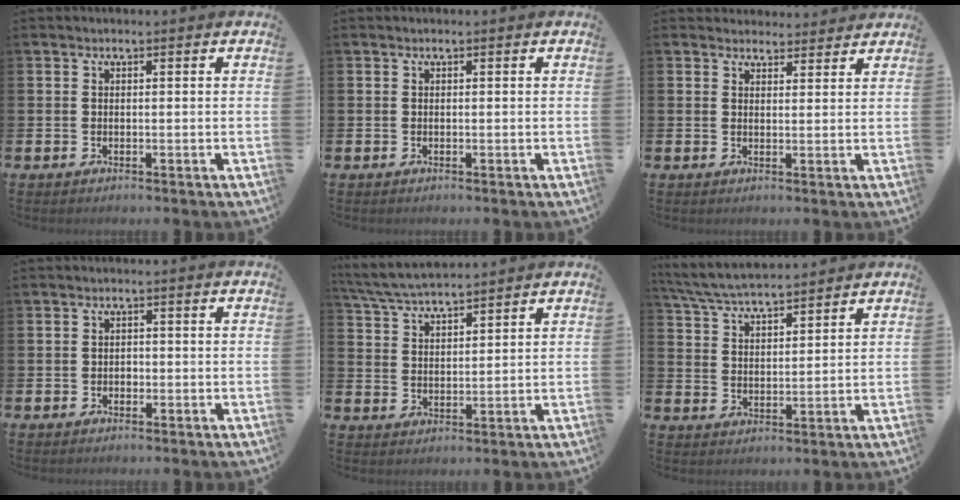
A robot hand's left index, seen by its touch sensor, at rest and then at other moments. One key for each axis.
{"total": 0.0}
{"total": 3.1, "fx": 2.9, "fy": 1.0, "fz": -0.2, "tx": 0.006, "ty": -0.014, "tz": 0.052}
{"total": 1.0, "fx": -0.4, "fy": 0.9, "fz": 0.3, "tx": -0.005, "ty": 0.002, "tz": -0.010}
{"total": 5.3, "fx": 5.2, "fy": 0.5, "fz": 1.0, "tx": -0.043, "ty": -0.023, "tz": 0.095}
{"total": 6.0, "fx": 5.9, "fy": 0.6, "fz": 1.1, "tx": -0.047, "ty": -0.028, "tz": 0.107}